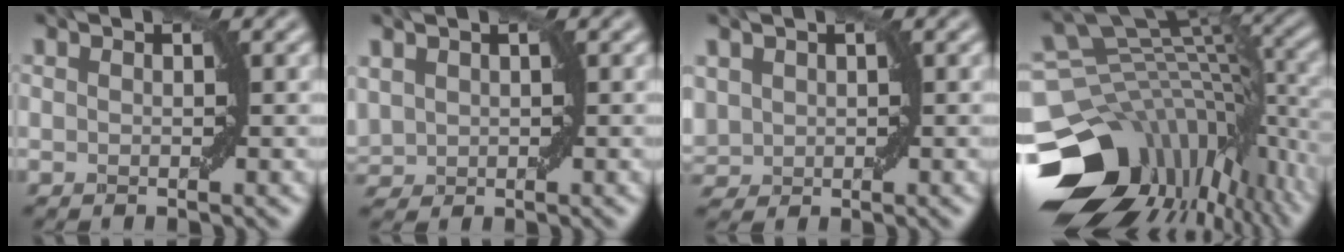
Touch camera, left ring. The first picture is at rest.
{"total": 1.8, "force": [0.7, 1.5, 0.9], "torque": [-0.025, 0.005, 0.019]}
{"total": 2.4, "force": [0.6, 2.1, 1.1], "torque": [-0.030, 0.001, 0.015]}
{"total": 16.3, "force": [-5.9, 11.1, 10.3], "torque": [-0.209, -0.006, -0.072]}